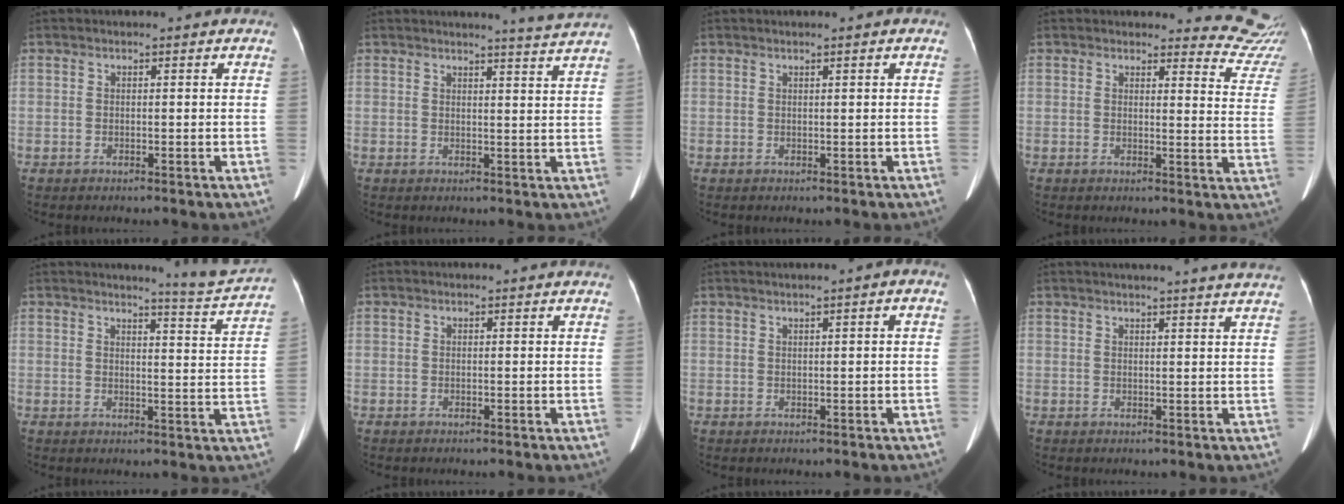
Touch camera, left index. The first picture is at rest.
{"total": 4.5, "force": [4.1, -1.6, 0.8], "torque": [-0.019, -0.038, 0.037]}
{"total": 0.6, "force": [0.1, -0.3, 0.5], "torque": [-0.012, -0.013, 0.007]}
{"total": 10.8, "force": [10.7, 1.1, -0.4], "torque": [0.045, -0.118, 0.072]}
{"total": 6.4, "force": [6.2, -1.7, 0.5], "torque": [-0.025, -0.063, 0.071]}
{"total": 1.8, "force": [1.7, 0.0, 0.6], "torque": [-0.006, -0.006, 0.013]}
{"total": 1.6, "force": [0.3, -0.3, 1.5], "torque": [-0.027, -0.012, 0.006]}
{"total": 14.2, "force": [13.2, -0.4, 5.3], "torque": [-0.077, -0.028, 0.146]}